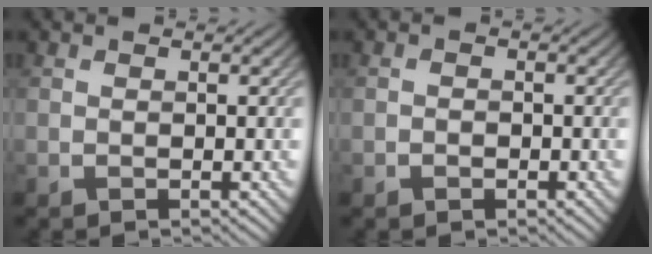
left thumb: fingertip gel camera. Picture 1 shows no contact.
{"total": 0.6, "force": [-0.5, 0.4, 0.2], "torque": [-0.001, -0.001, -0.010]}